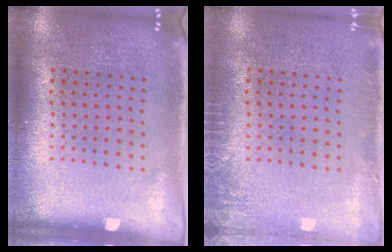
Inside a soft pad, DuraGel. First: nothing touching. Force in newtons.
{"total": 1.4, "press": 1.3, "slide": 0.2}